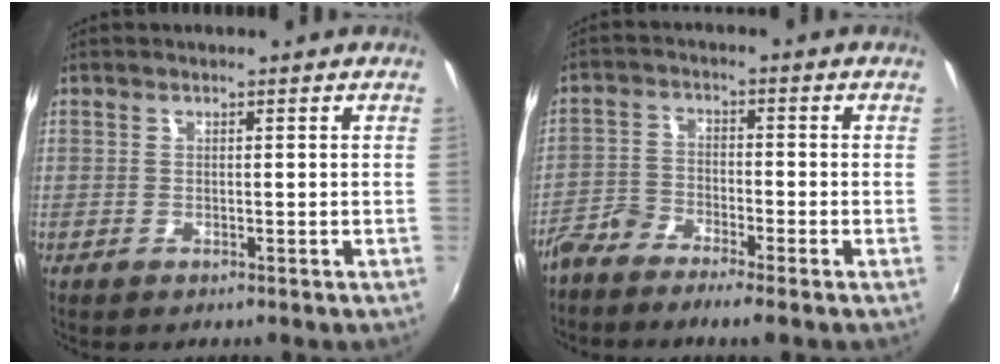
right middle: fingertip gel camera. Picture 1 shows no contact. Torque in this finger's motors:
{"motor_torque": [-0.17, -0.51, 0.01, 0.00]}